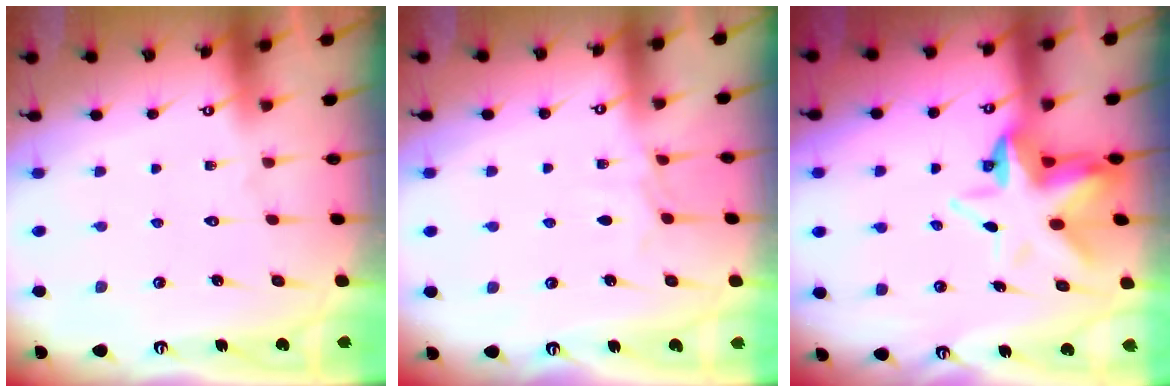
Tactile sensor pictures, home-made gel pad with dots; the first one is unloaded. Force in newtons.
{"total": 4.2, "press": 4.1, "slide": 0.6}
{"total": 7.9, "press": 7.7, "slide": 1.7}